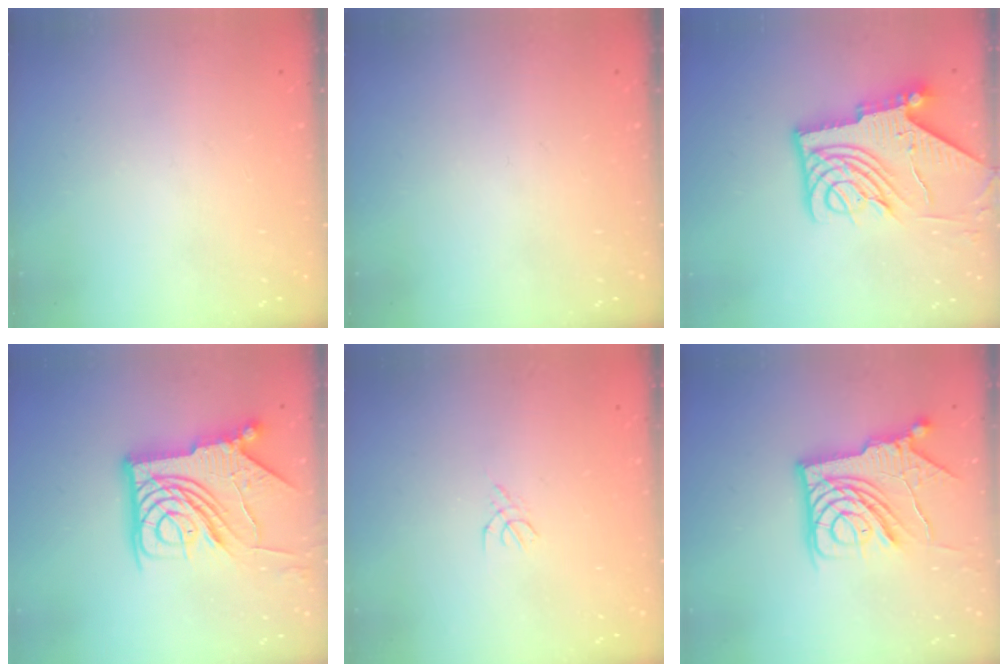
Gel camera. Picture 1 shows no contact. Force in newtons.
{"total": 0.0}
{"total": 15.6, "press": 15.4, "slide": 1.9}
{"total": 21.3, "press": 21.2, "slide": 2.4}
{"total": 1.8, "press": 1.7, "slide": 0.5}
{"total": 14.3, "press": 14.2, "slide": 1.7}